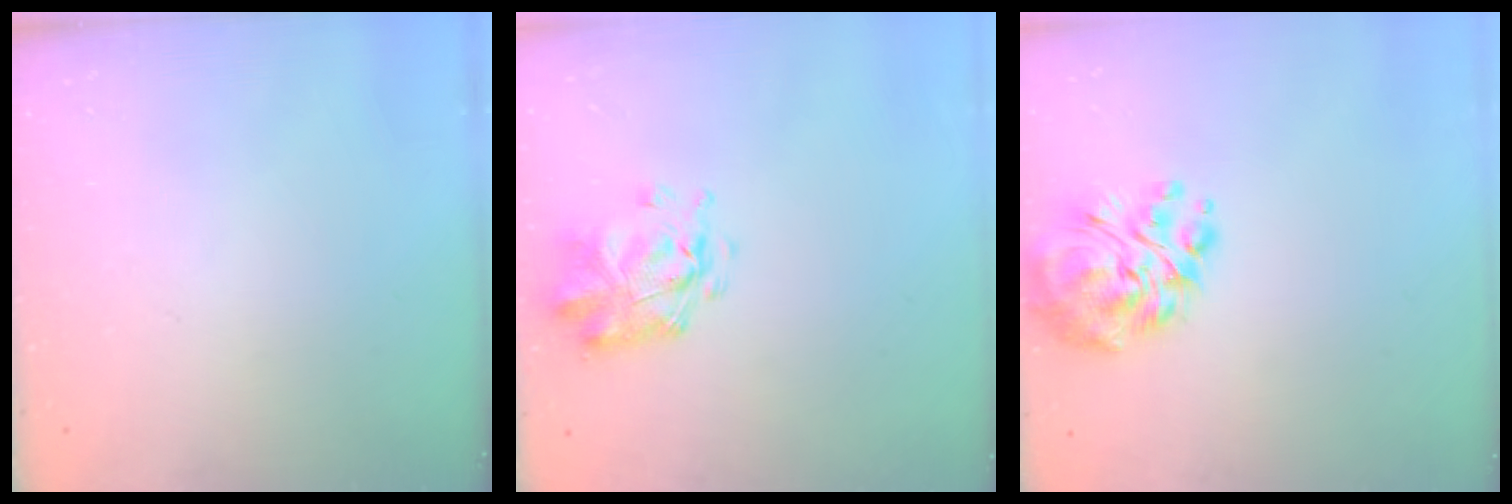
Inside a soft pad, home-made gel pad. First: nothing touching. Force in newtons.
{"total": 3.0, "press": 2.8, "slide": 1.0}
{"total": 13.3, "press": 12.6, "slide": 4.2}